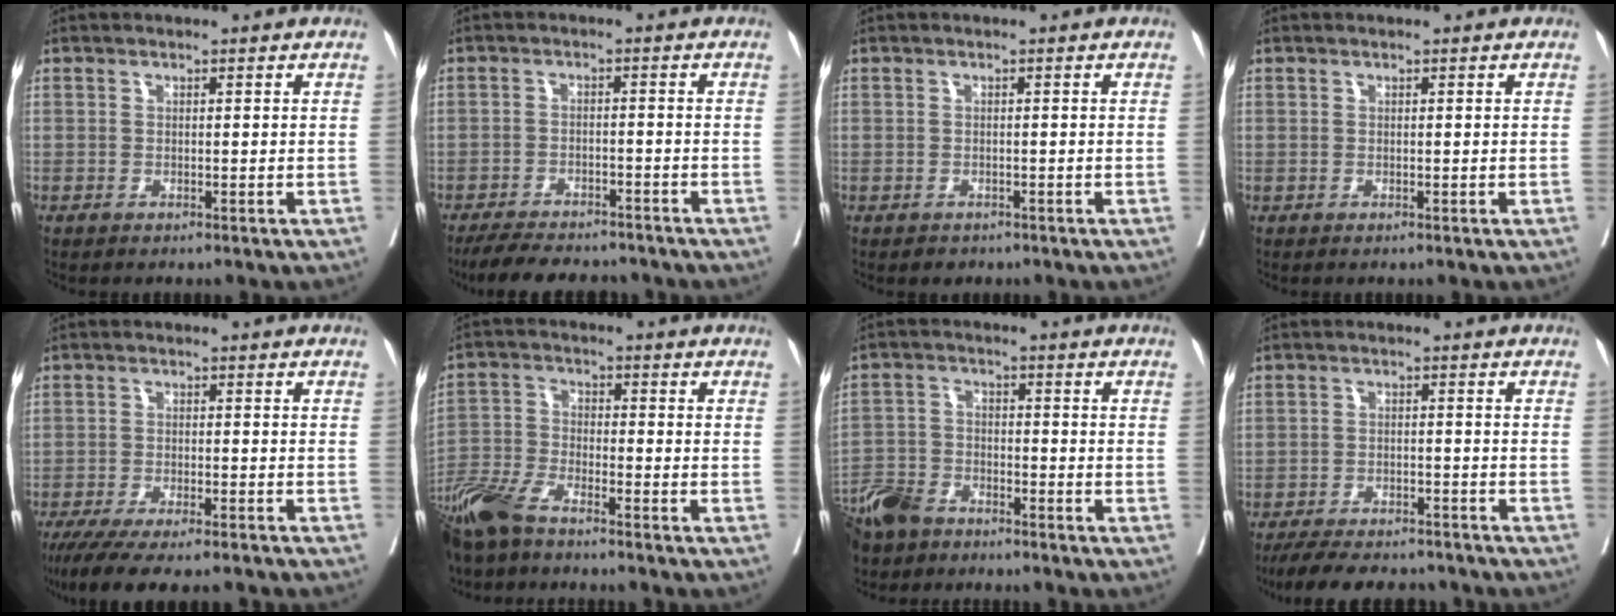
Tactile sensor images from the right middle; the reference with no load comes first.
{"total": 10.5, "force": [-9.5, 2.7, 3.8], "torque": [-0.057, -0.004, -0.137]}
{"total": 1.5, "force": [-1.2, 1.0, 0.2], "torque": [-0.006, 0.000, -0.016]}
{"total": 0.0}
{"total": 14.2, "force": [-12.2, 1.7, 7.0], "torque": [-0.109, -0.029, -0.177]}
{"total": 9.6, "force": [-7.8, 2.2, 5.2], "torque": [-0.115, -0.028, -0.156]}
{"total": 8.8, "force": [-7.3, 3.8, 3.0], "torque": [-0.066, -0.017, -0.141]}
{"total": 11.8, "force": [-10.5, 3.0, 4.3], "torque": [-0.068, -0.001, -0.149]}